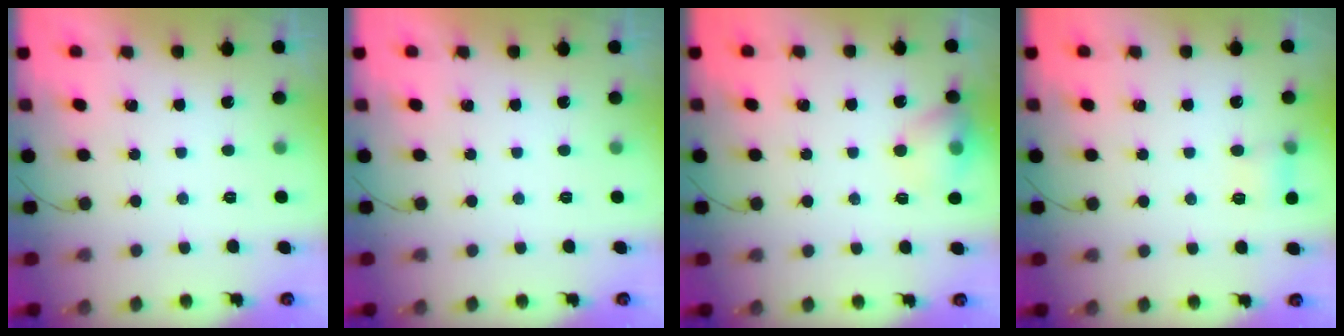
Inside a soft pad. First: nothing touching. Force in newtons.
{"total": 0.0}
{"total": 10.6, "press": 10.5, "slide": 1.6}
{"total": 5.6, "press": 5.4, "slide": 1.7}